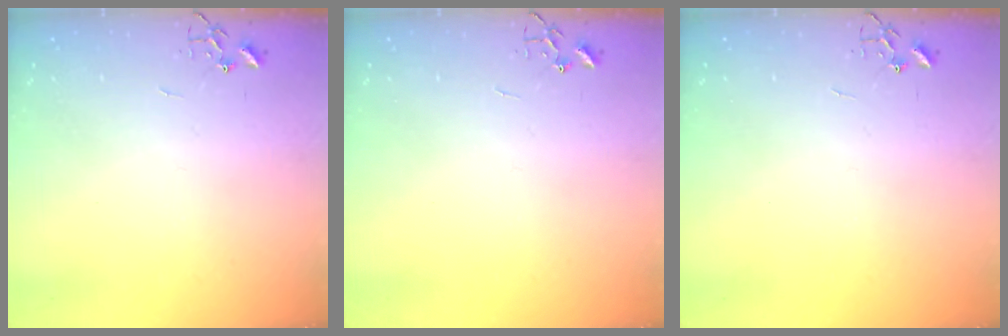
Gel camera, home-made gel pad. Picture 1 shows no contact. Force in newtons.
{"total": 0.0}
{"total": 0.0}